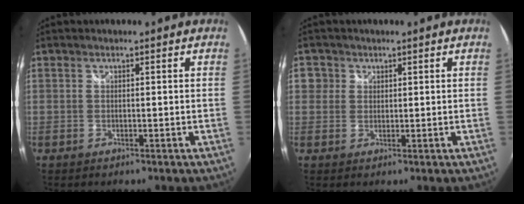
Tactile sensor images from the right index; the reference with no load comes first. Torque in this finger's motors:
{"motor_torque": [0.00, 0.00, 0.01, 0.00]}